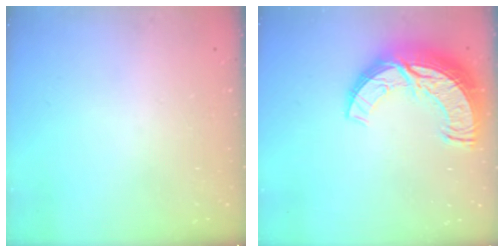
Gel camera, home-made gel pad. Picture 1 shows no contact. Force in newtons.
{"total": 17.4, "press": 17.3, "slide": 1.4}